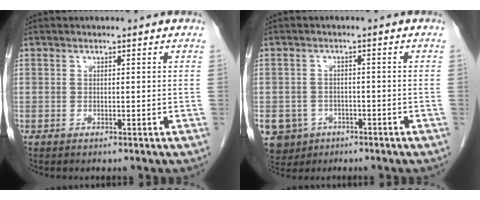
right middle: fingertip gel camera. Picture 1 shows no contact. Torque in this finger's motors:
{"motor_torque": [1.13, -1.01, 0.55, 0.10]}